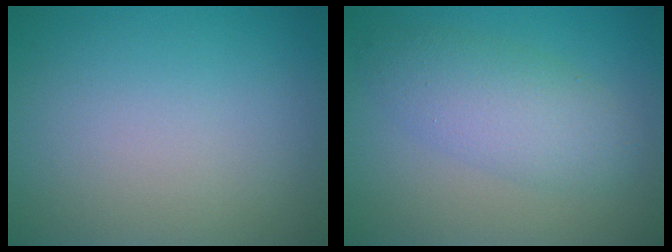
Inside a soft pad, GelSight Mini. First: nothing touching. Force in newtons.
{"total": 4.5, "press": 4.5, "slide": 0.1}